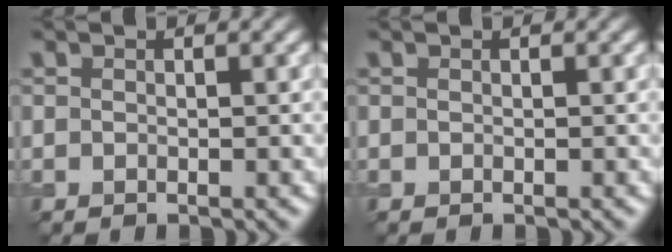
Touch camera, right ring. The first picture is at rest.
{"total": 0.0}